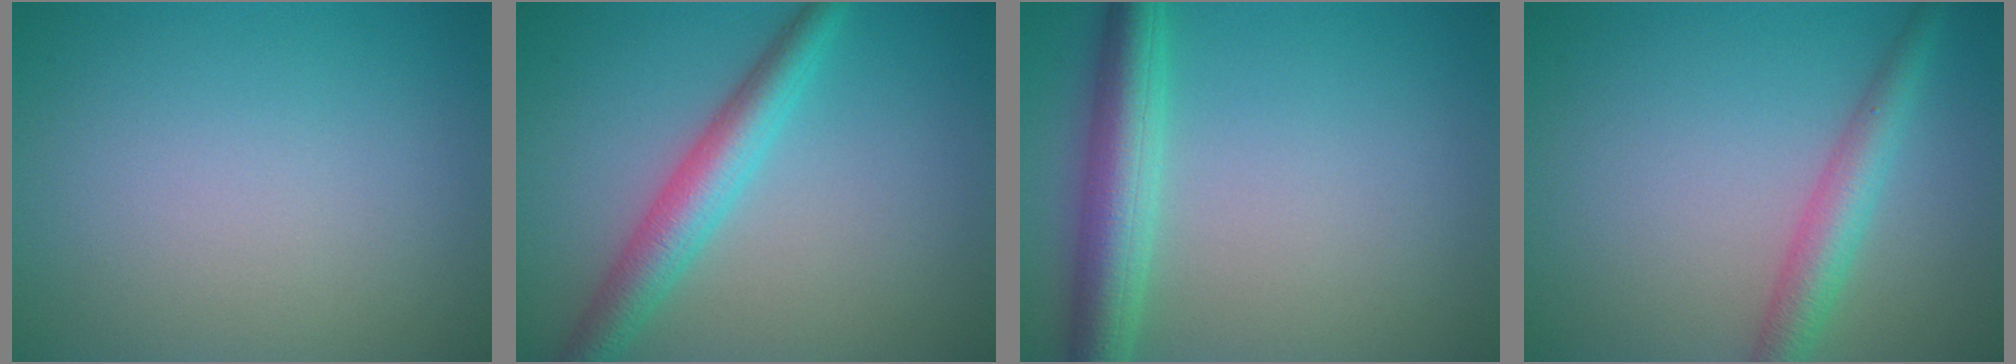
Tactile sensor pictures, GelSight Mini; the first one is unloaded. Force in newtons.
{"total": 4.4, "press": 4.4, "slide": 0.1}
{"total": 5.2, "press": 5.2, "slide": 0.2}
{"total": 3.4, "press": 3.4, "slide": 0.1}